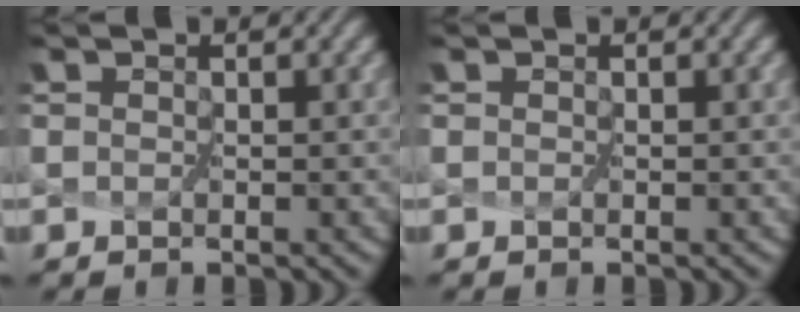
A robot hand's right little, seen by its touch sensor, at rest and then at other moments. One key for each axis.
{"total": 0.0}